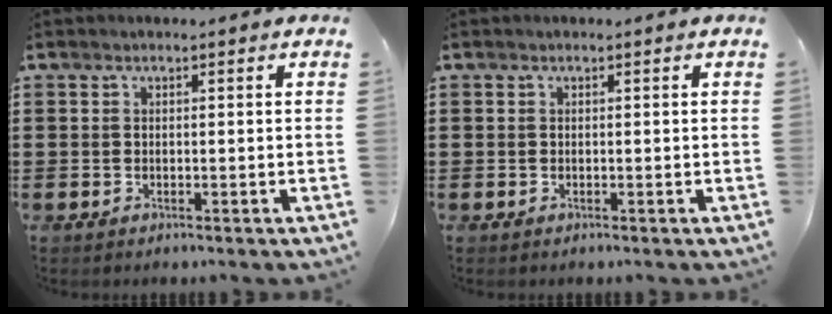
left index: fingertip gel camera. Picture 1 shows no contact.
{"total": 0.0}